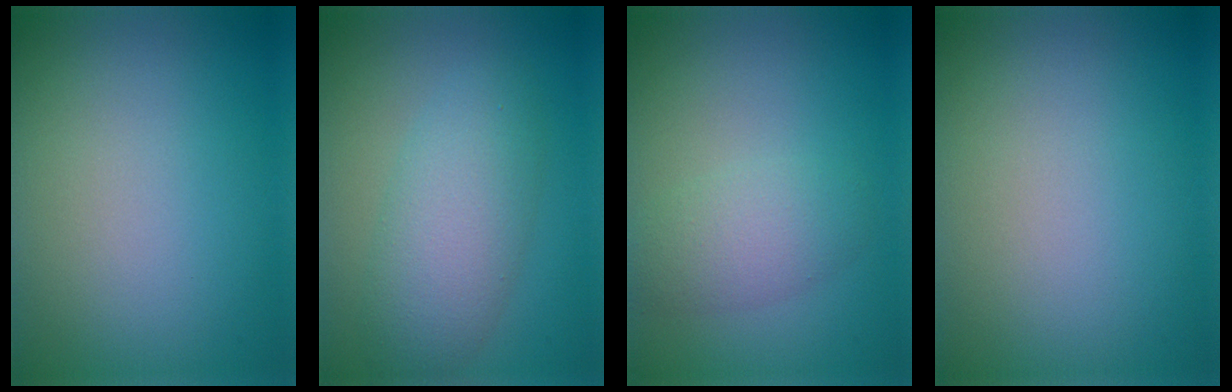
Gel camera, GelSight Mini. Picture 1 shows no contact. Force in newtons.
{"total": 5.4, "press": 5.4, "slide": 0.2}
{"total": 3.0, "press": 3.0, "slide": 0.1}
{"total": 0.0}